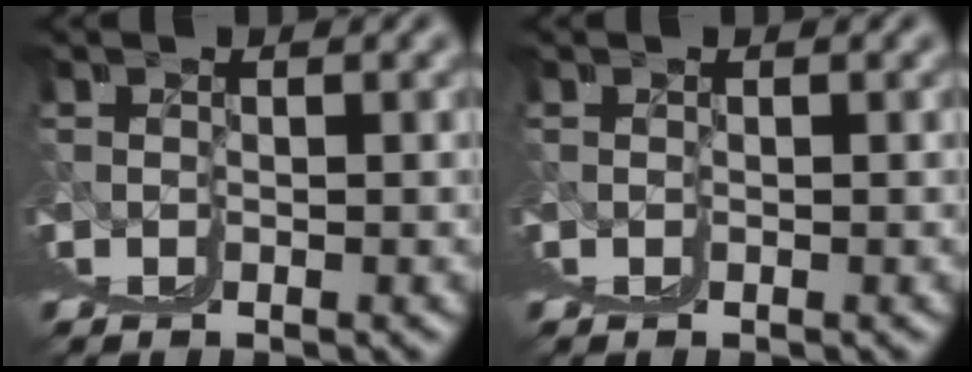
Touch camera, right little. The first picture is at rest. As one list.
[{"total": 0.0}]